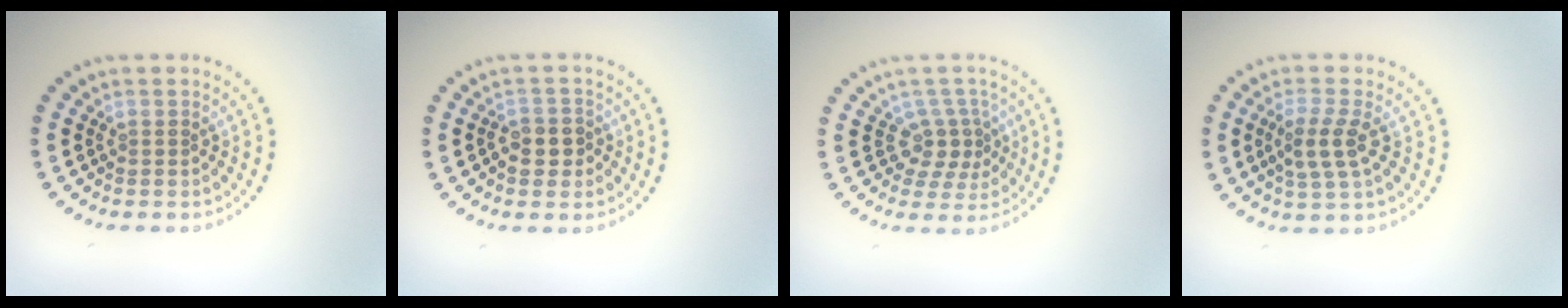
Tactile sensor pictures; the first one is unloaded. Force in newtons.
{"total": 2.4, "press": 2.3, "slide": 0.7}
{"total": 2.8, "press": 2.0, "slide": 1.9}
{"total": 2.9, "press": 2.7, "slide": 1.2}